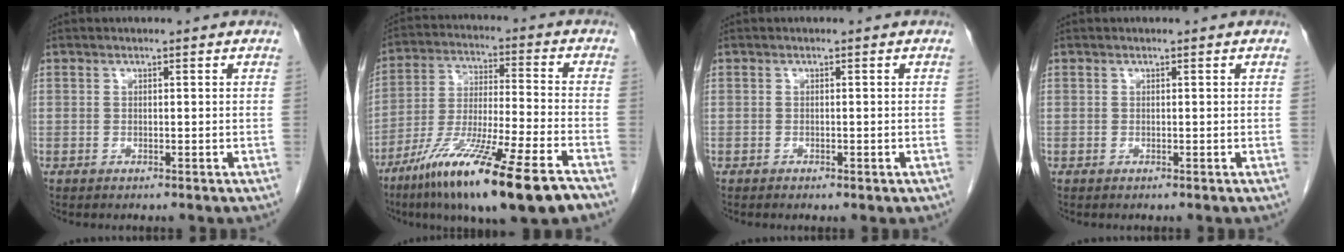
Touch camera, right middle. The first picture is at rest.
{"total": 19.8, "force": [-12.5, 0.8, 15.3], "torque": [-0.257, -0.055, -0.220]}
{"total": 1.0, "force": [-0.6, 0.3, 0.7], "torque": [-0.011, -0.002, -0.006]}
{"total": 0.0}